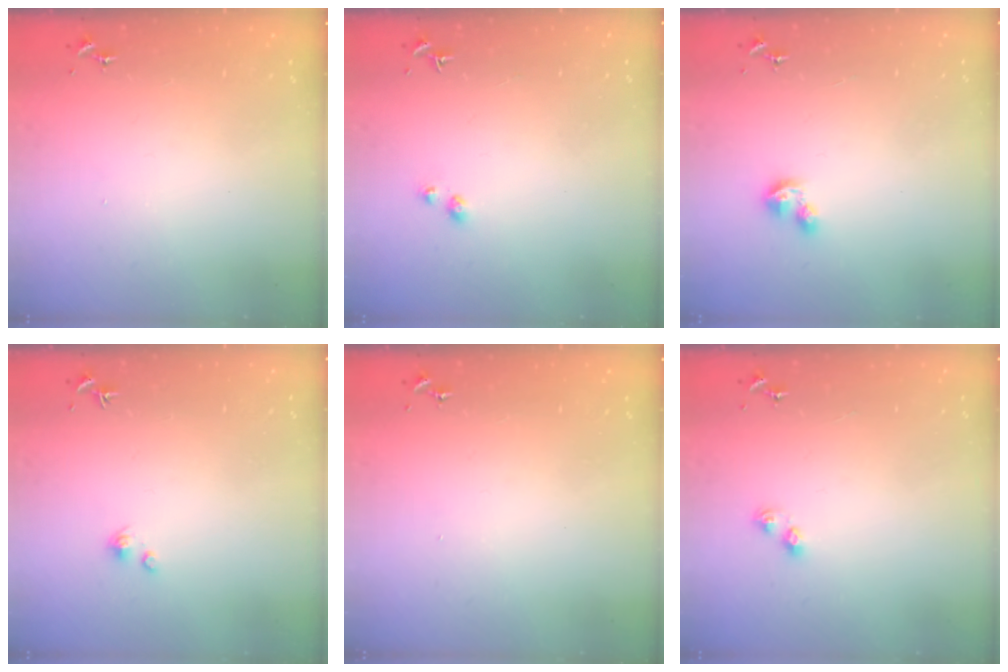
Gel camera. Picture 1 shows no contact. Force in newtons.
{"total": 2.8, "press": 2.8, "slide": 0.3}
{"total": 6.0, "press": 6.0, "slide": 0.4}
{"total": 2.2, "press": 2.2, "slide": 0.2}
{"total": 0.0}
{"total": 3.9, "press": 3.8, "slide": 0.4}